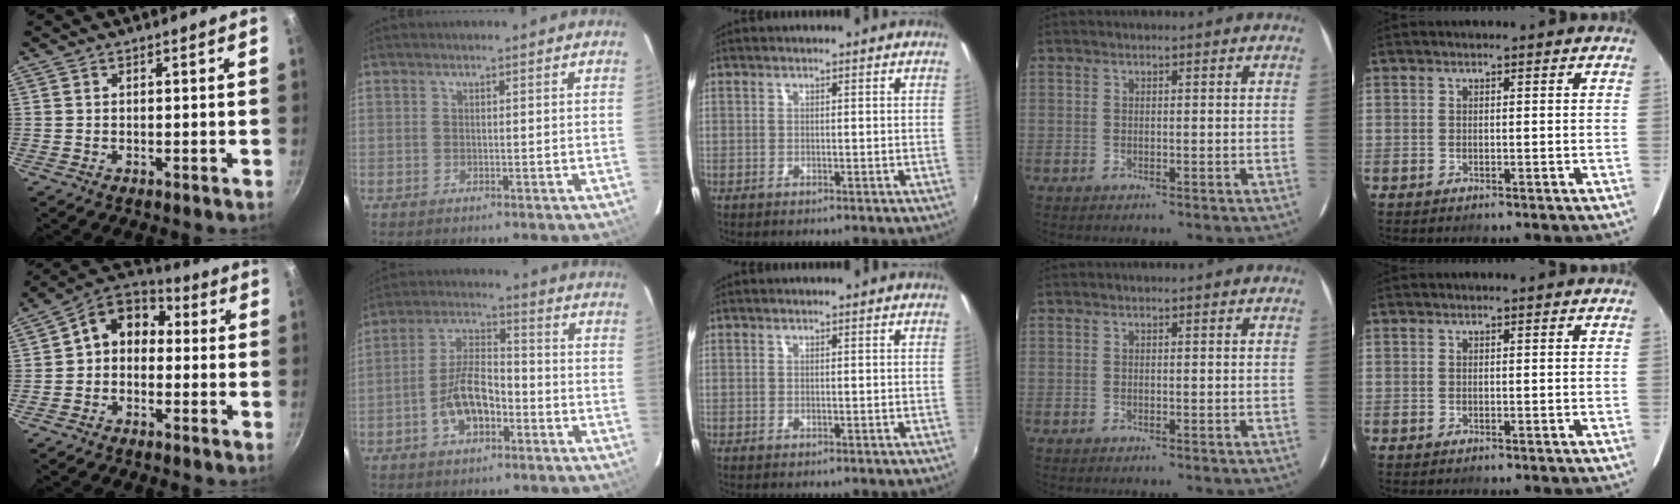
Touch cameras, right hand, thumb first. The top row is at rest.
{"thumb": {"total": 9.6, "force": [0.2, 7.5, 6.1], "torque": [-0.074, 0.041, -0.024]}, "index": {"total": 9.1, "force": [-3.9, 4.4, 7.0], "torque": [-0.139, 0.016, -0.063]}}